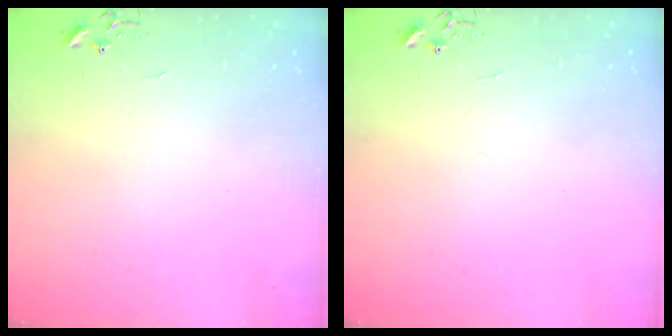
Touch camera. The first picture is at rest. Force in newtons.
{"total": 0.0}